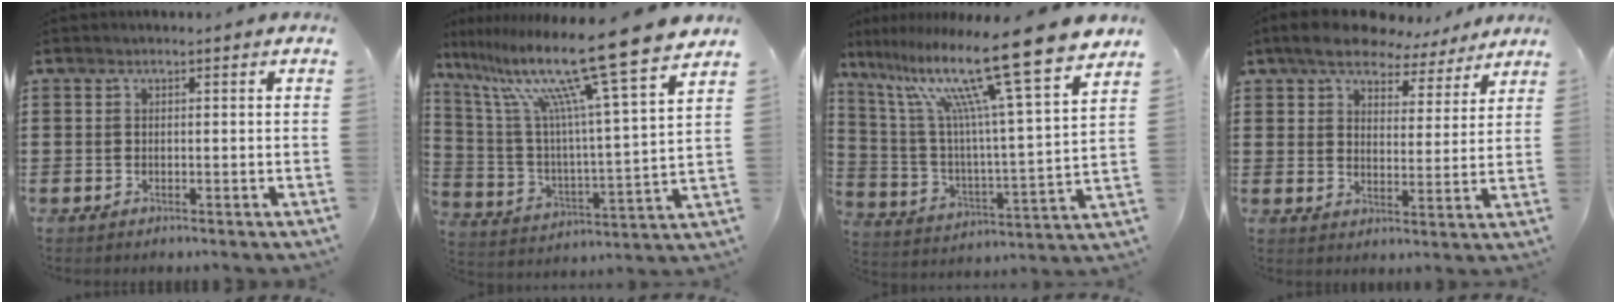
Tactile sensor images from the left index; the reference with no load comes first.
{"total": 16.9, "force": [13.6, 0.0, 10.1], "torque": [-0.211, -0.096, 0.217]}
{"total": 17.3, "force": [13.6, -0.1, 10.7], "torque": [-0.213, -0.104, 0.214]}
{"total": 7.0, "force": [6.3, 2.4, 1.9], "torque": [-0.061, -0.021, 0.112]}